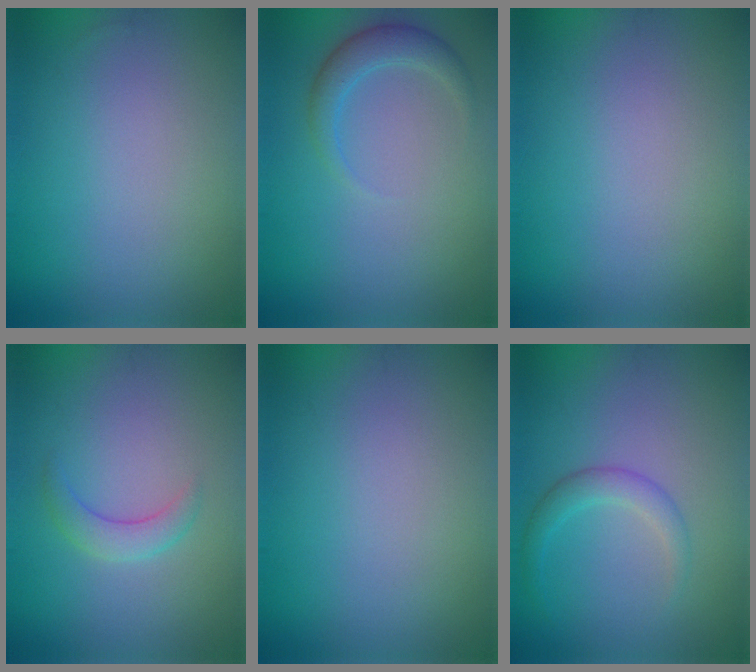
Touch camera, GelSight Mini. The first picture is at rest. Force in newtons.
{"total": 2.4, "press": 2.4, "slide": 0.1}
{"total": 0.0}
{"total": 2.0, "press": 2.0, "slide": 0.0}
{"total": 0.0}
{"total": 2.1, "press": 2.1, "slide": 0.1}